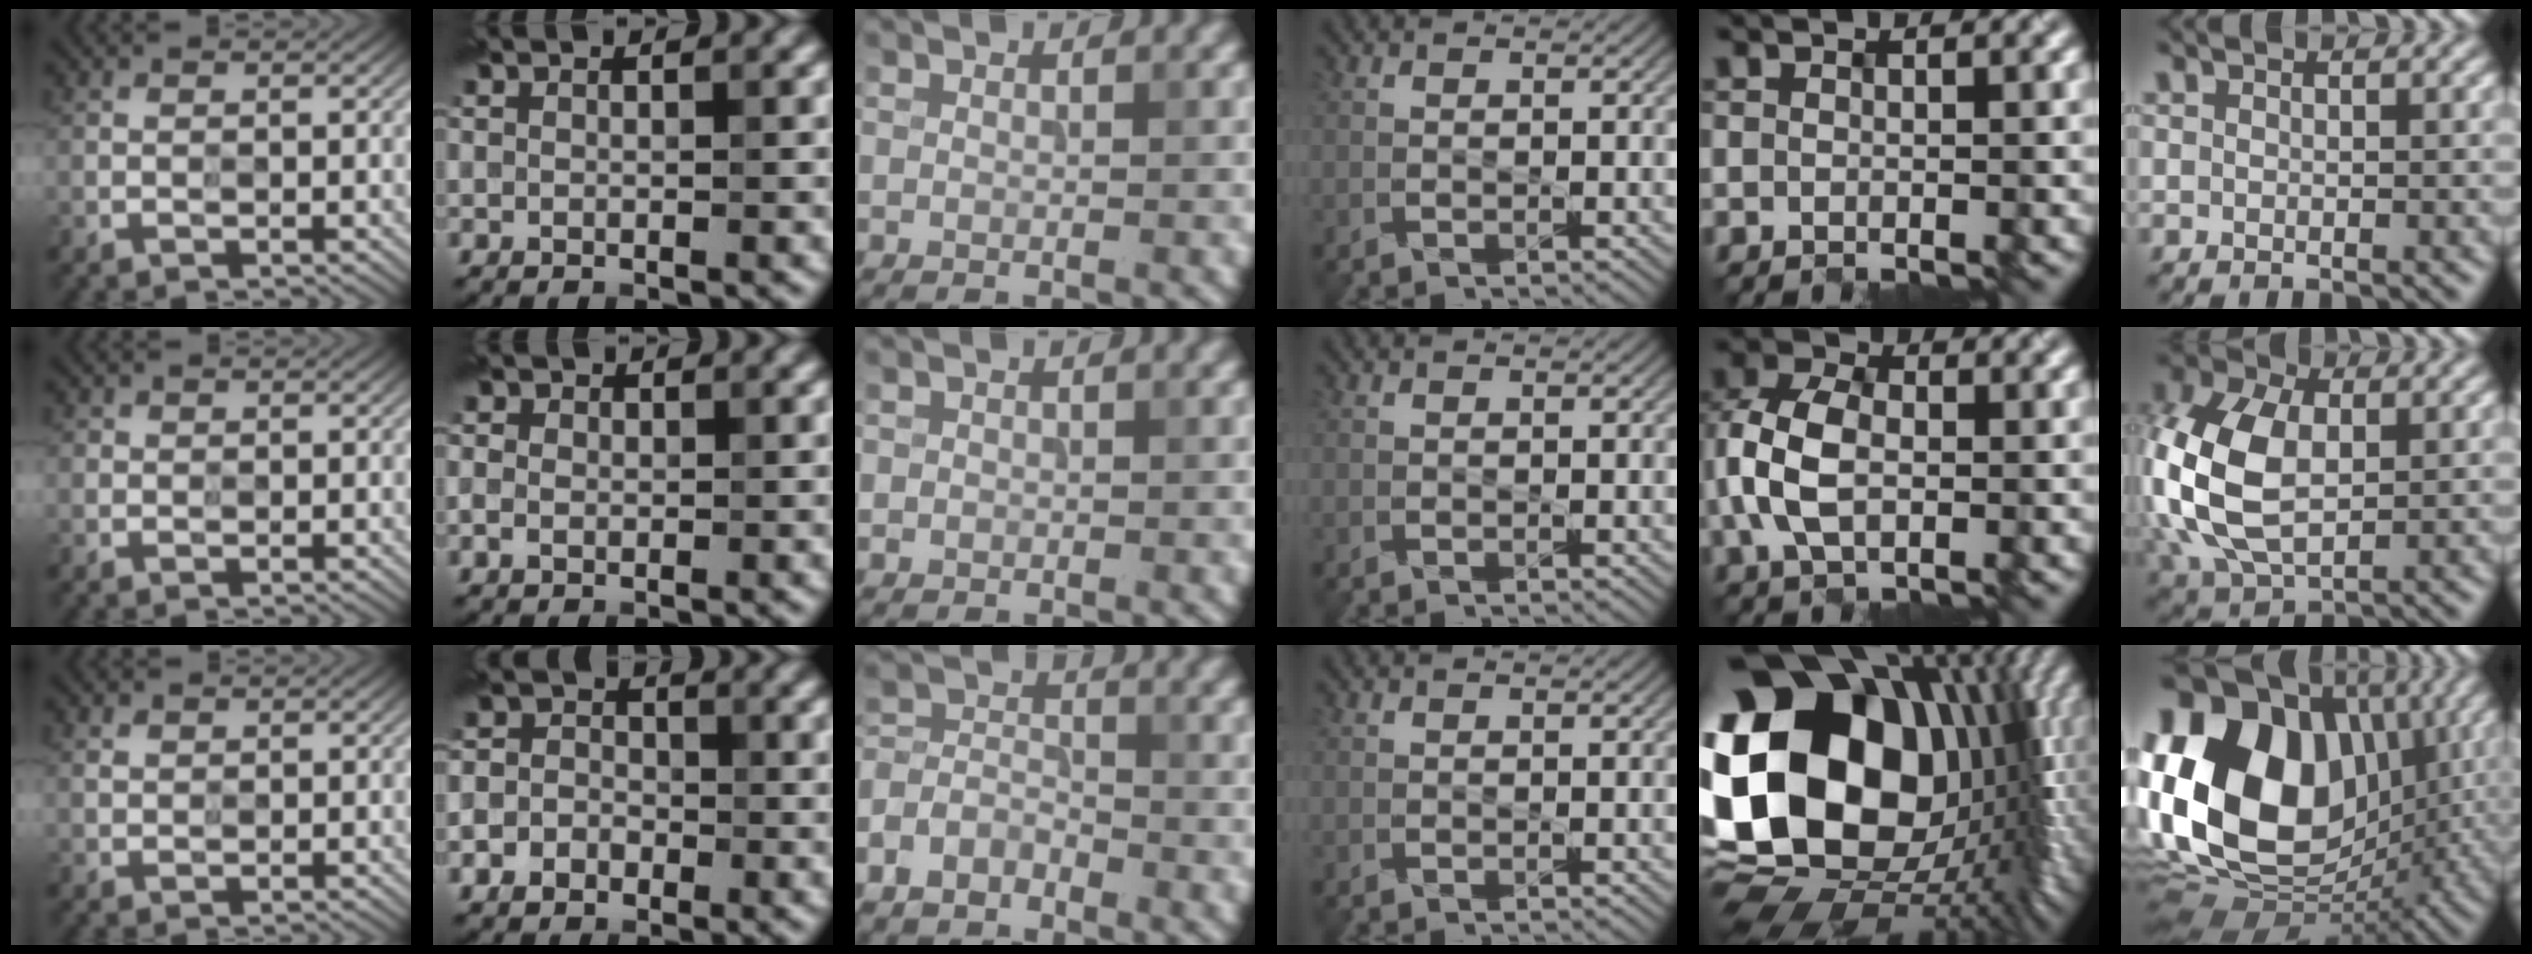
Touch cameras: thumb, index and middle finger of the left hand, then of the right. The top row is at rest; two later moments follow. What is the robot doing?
{"motion": "wipe", "object": "paper plate"}